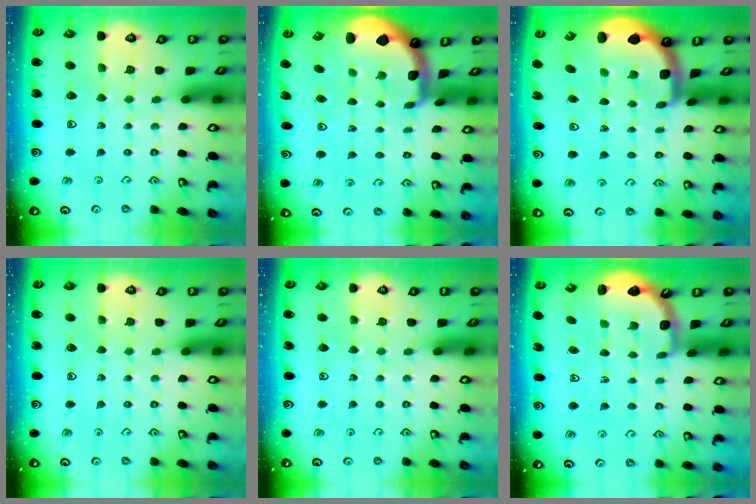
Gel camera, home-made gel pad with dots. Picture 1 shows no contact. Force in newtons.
{"total": 1.8, "press": 1.7, "slide": 0.4}
{"total": 3.5, "press": 3.2, "slide": 1.5}
{"total": 0.0}
{"total": 0.0}
{"total": 2.4, "press": 2.0, "slide": 1.3}